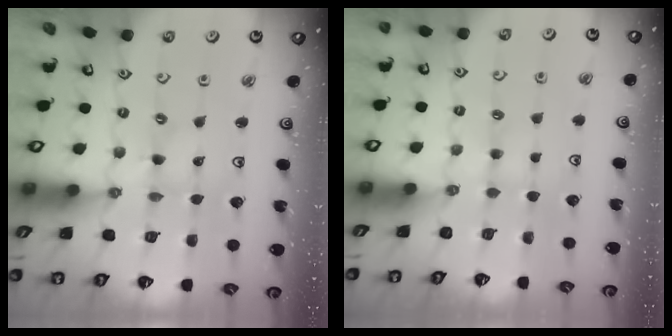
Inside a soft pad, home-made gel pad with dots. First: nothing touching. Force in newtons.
{"total": 2.3, "press": 2.2, "slide": 0.5}